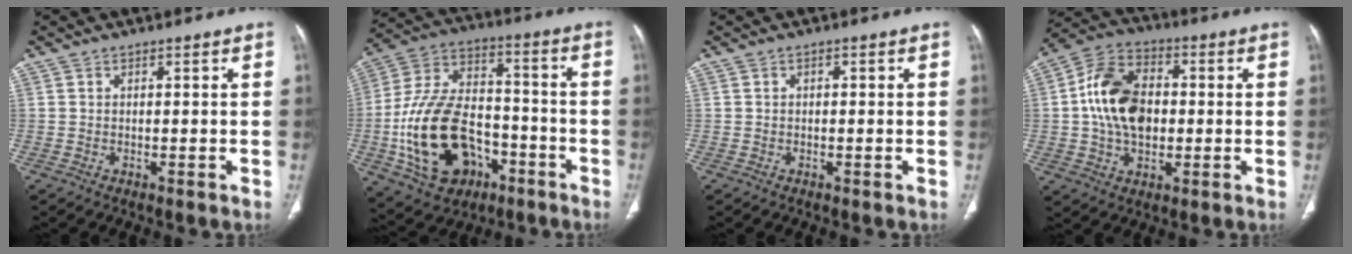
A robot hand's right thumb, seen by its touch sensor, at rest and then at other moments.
{"total": 22.5, "force": [-7.0, 15.0, 15.2], "torque": [-0.266, 0.046, -0.104]}
{"total": 0.6, "force": [0.0, 0.4, 0.4], "torque": [-0.004, 0.002, -0.001]}
{"total": 14.8, "force": [0.3, 10.0, 11.0], "torque": [-0.180, 0.022, 0.001]}